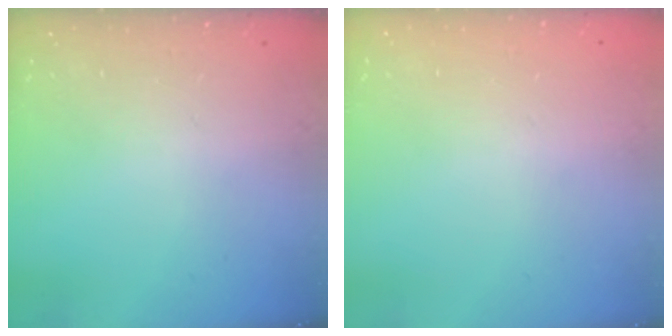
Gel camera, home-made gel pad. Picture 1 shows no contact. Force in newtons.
{"total": 0.0}